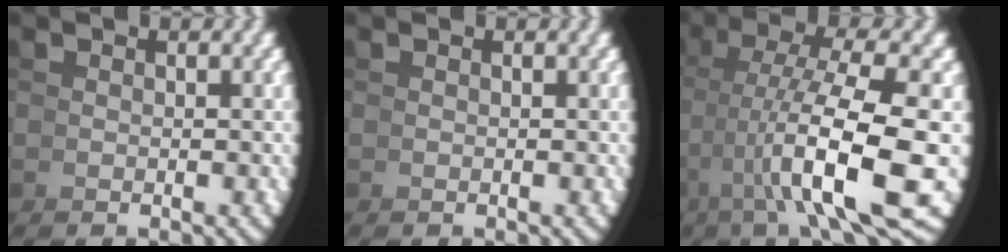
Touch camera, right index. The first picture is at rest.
{"total": 0.0}
{"total": 9.7, "force": [0.0, 3.5, 9.0], "torque": [-0.144, -0.010, 0.014]}